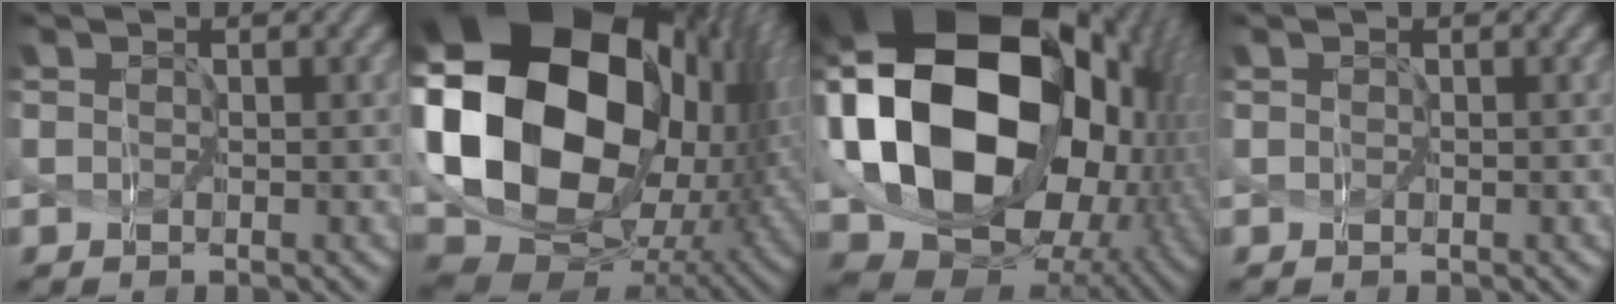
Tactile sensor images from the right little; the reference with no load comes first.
{"total": 22.7, "force": [4.4, 16.0, 15.4], "torque": [-0.349, -0.013, 0.097]}
{"total": 20.9, "force": [2.0, 15.1, 14.2], "torque": [-0.334, -0.013, 0.061]}
{"total": 0.0}